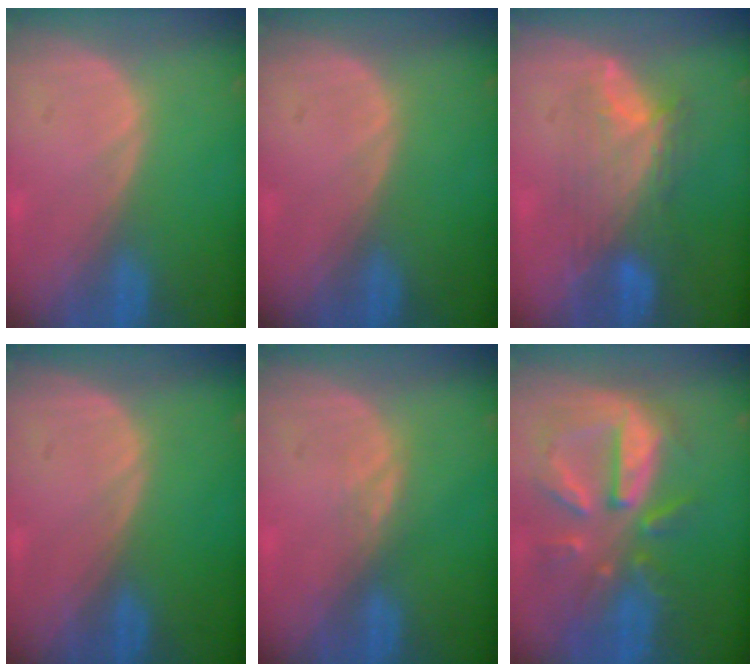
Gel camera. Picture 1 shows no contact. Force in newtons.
{"total": 0.0}
{"total": 7.4, "press": 7.1, "slide": 2.1}
{"total": 0.0}
{"total": 1.4, "press": 1.4, "slide": 0.3}
{"total": 10.8, "press": 9.5, "slide": 5.2}